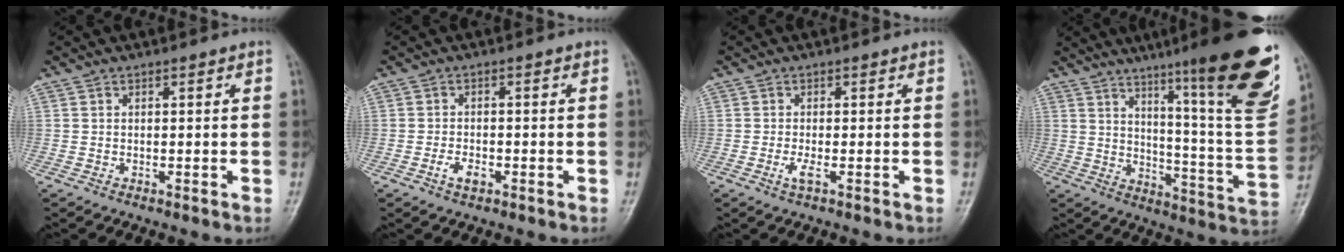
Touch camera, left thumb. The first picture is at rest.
{"total": 2.7, "force": [-1.3, 1.5, 1.9], "torque": [-0.034, 0.007, -0.022]}
{"total": 1.9, "force": [-0.6, 0.5, 1.8], "torque": [-0.039, -0.005, -0.013]}
{"total": 25.6, "force": [15.6, 2.4, 20.1], "torque": [-0.261, -0.078, 0.227]}